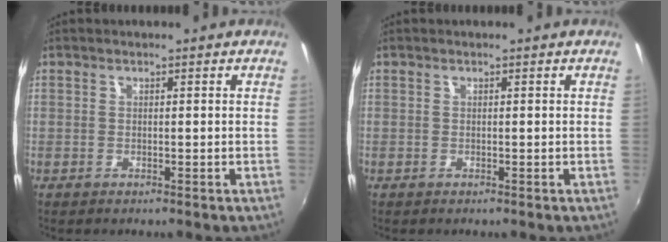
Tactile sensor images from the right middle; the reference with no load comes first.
{"total": 0.0}